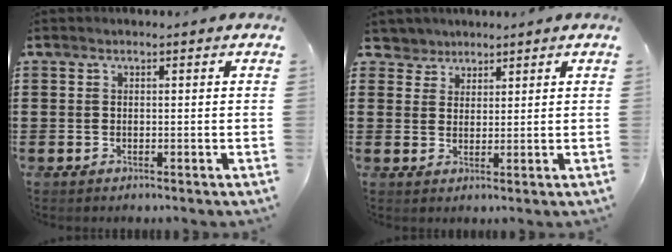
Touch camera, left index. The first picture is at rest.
{"total": 3.4, "force": [2.6, 2.1, -0.2], "torque": [-0.014, 0.004, 0.049]}